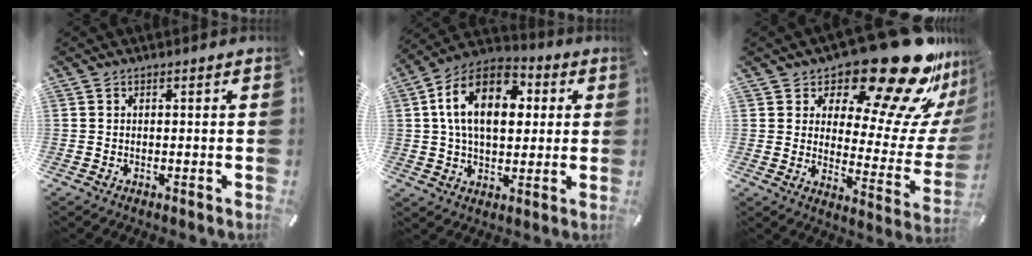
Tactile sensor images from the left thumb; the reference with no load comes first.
{"total": 16.3, "force": [3.8, 10.6, 11.8], "torque": [-0.217, 0.000, 0.061]}
{"total": 25.9, "force": [18.3, 9.5, 15.8], "torque": [-0.192, -0.145, 0.292]}